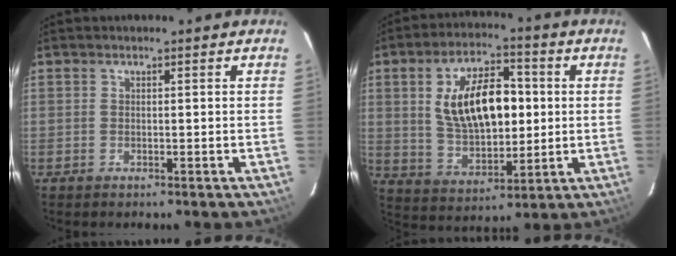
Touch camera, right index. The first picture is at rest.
{"total": 15.7, "force": [2.2, 8.1, 13.2], "torque": [-0.234, 0.015, 0.053]}